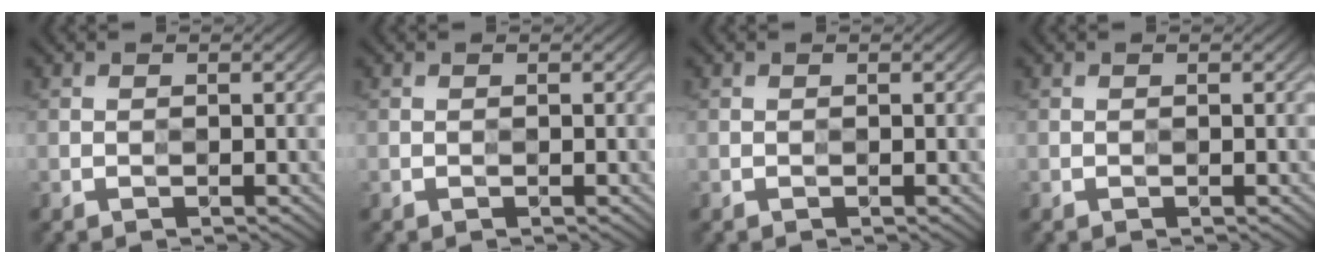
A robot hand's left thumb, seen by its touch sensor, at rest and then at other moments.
{"total": 0.0}
{"total": 0.0}
{"total": 0.0}